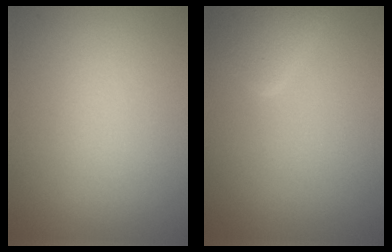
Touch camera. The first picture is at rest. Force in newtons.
{"total": 2.6, "press": 2.6, "slide": 0.1}